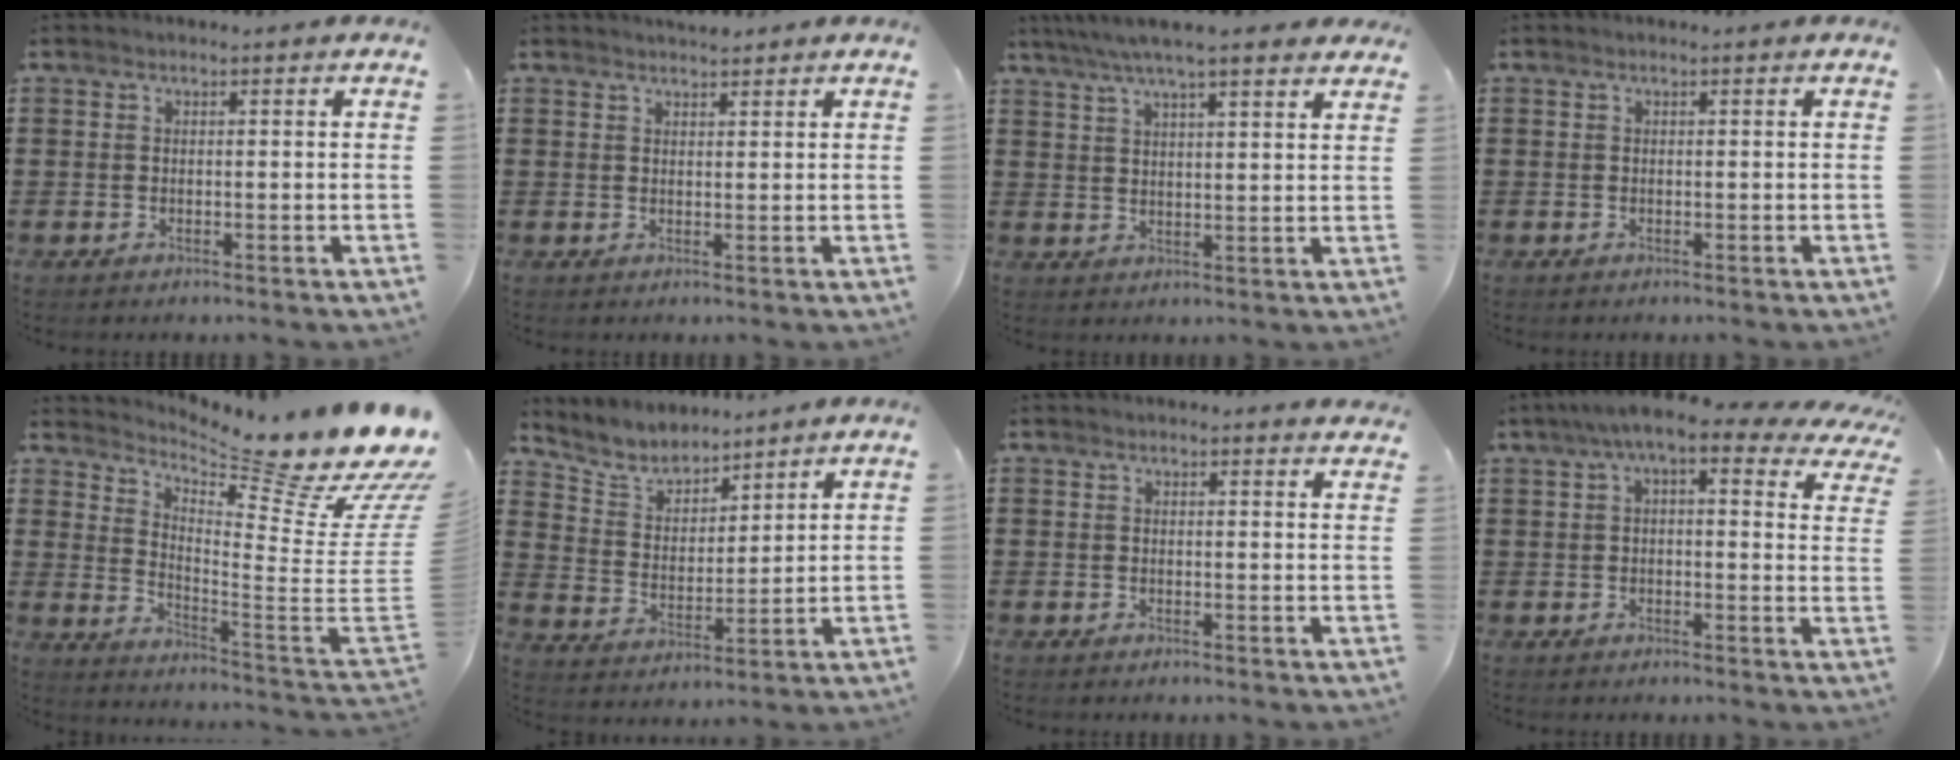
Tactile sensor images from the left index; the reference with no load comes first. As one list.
[{"total": 1.8, "force": [1.7, 0.3, 0.3], "torque": [-0.008, 0.004, 0.033]}, {"total": 6.0, "force": [5.0, 0.9, 3.3], "torque": [-0.077, -0.008, 0.088]}, {"total": 0.0}, {"total": 11.2, "force": [9.1, 1.1, 6.4], "torque": [-0.106, -0.101, 0.142]}, {"total": 5.6, "force": [5.2, 2.0, 0.6], "torque": [-0.044, -0.026, 0.092]}, {"total": 1.3, "force": [1.2, 0.4, 0.1], "torque": [-0.005, 0.002, 0.025]}, {"total": 7.4, "force": [4.7, 1.4, 5.6], "torque": [-0.110, -0.008, 0.079]}]